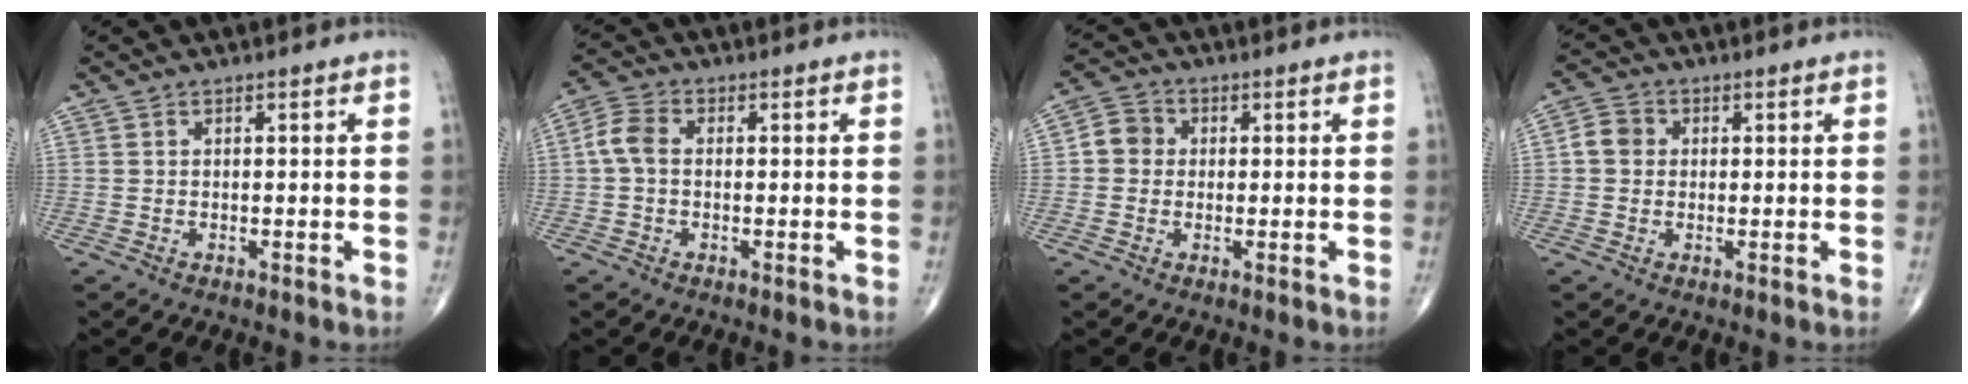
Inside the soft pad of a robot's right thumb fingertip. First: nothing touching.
{"total": 4.5, "force": [-0.1, 3.0, 3.4], "torque": [-0.069, 0.013, -0.010]}
{"total": 4.4, "force": [0.1, 4.1, 1.7], "torque": [-0.015, 0.010, -0.008]}
{"total": 3.9, "force": [0.2, 3.5, 1.8], "torque": [-0.024, 0.009, -0.003]}